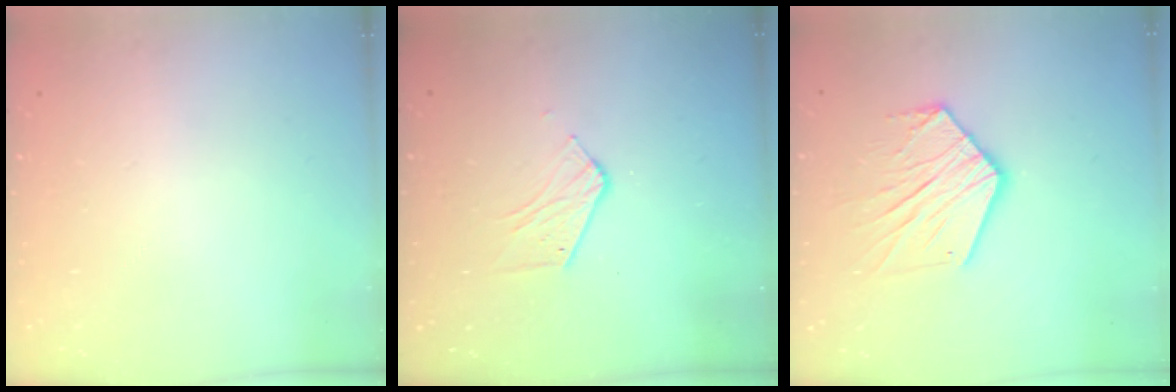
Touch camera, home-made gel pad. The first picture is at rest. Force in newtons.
{"total": 4.3, "press": 4.3, "slide": 0.3}
{"total": 12.9, "press": 12.9, "slide": 0.7}